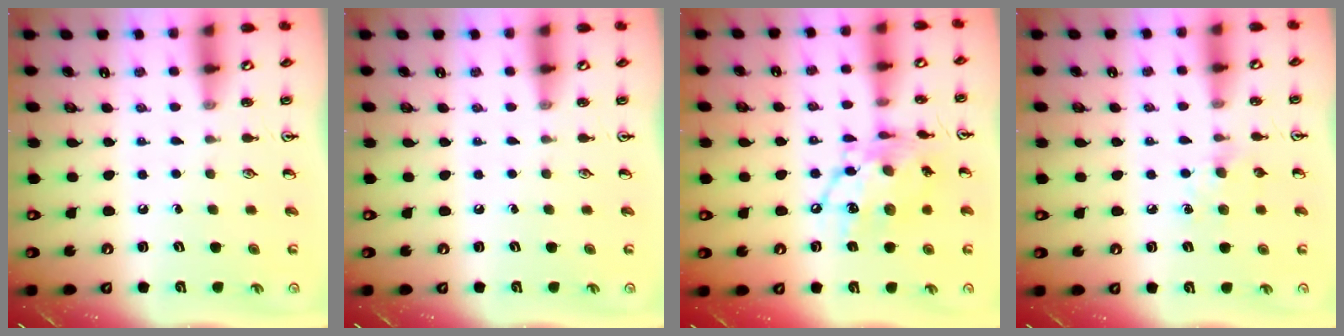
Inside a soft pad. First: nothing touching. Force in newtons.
{"total": 0.0}
{"total": 14.7, "press": 14.6, "slide": 1.3}
{"total": 6.4, "press": 6.3, "slide": 0.9}